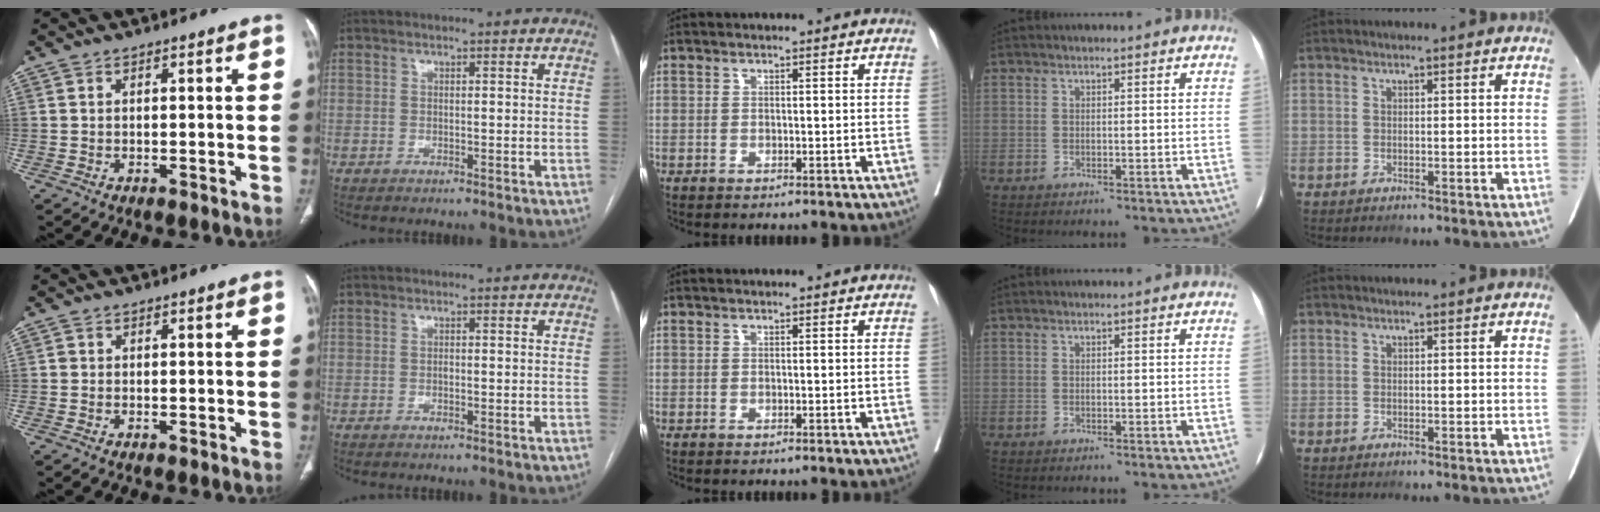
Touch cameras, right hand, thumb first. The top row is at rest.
{"thumb": {"total": 0.5, "force": [0.0, 0.5, 0.1], "torque": [0.000, 0.003, 0.002]}, "index": {"total": 0.5, "force": [-0.2, 0.3, 0.4], "torque": [-0.010, 0.001, -0.005]}}